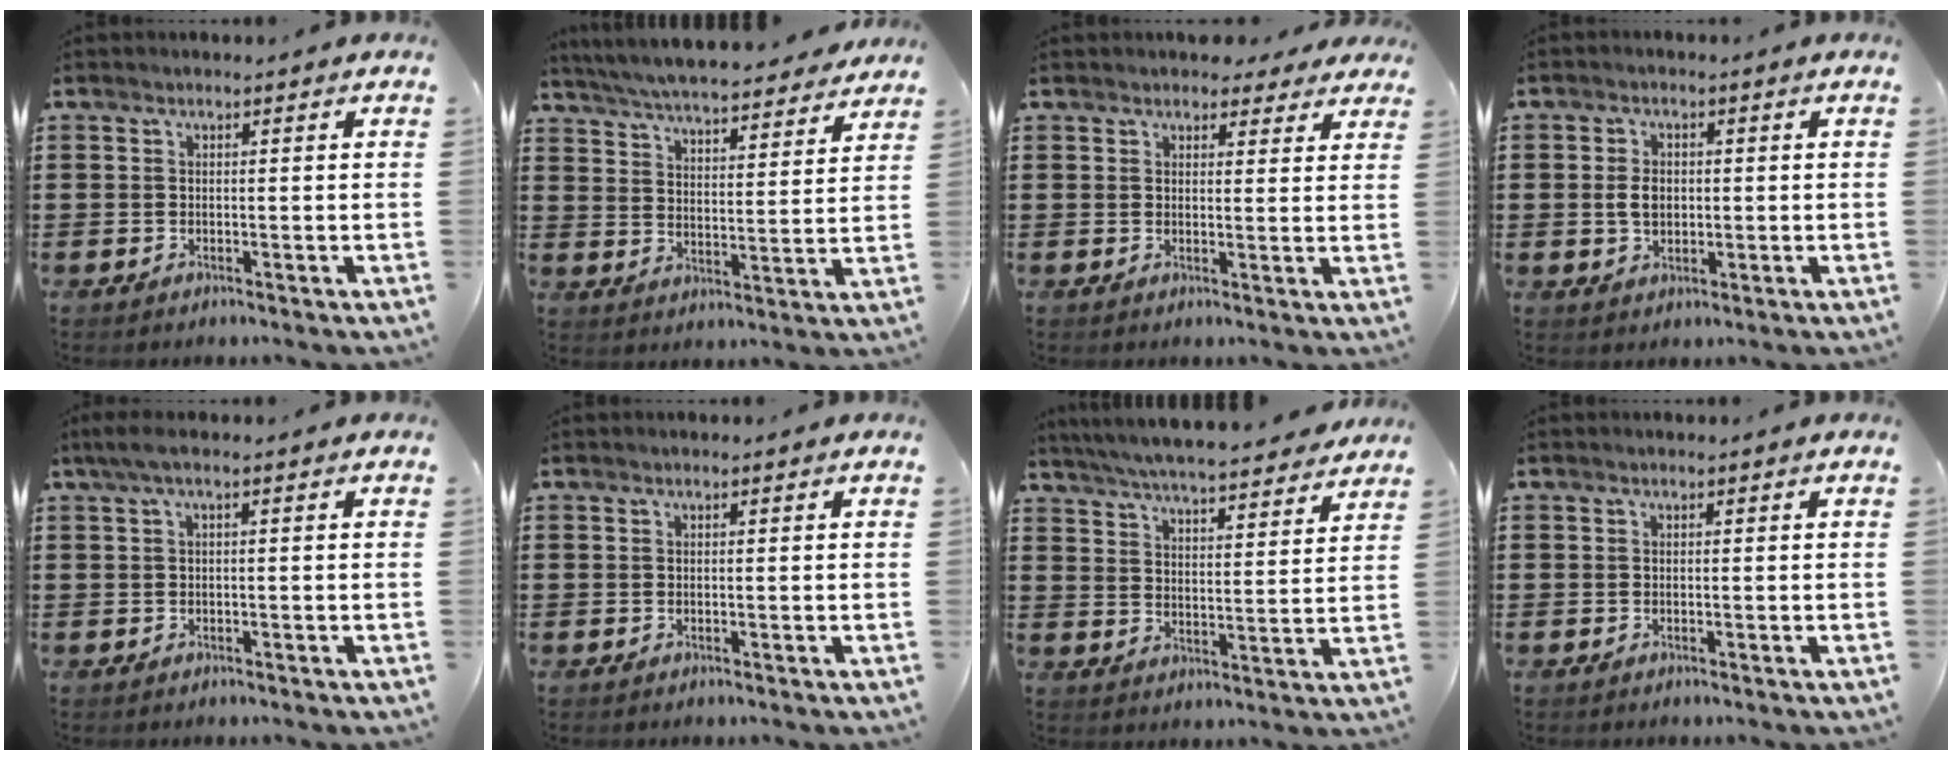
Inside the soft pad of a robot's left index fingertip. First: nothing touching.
{"total": 6.1, "force": [6.0, -0.1, 1.2], "torque": [-0.052, -0.040, 0.104]}
{"total": 3.1, "force": [2.8, 1.2, 0.7], "torque": [-0.014, -0.002, 0.051]}
{"total": 3.4, "force": [0.1, 2.3, 2.5], "torque": [-0.059, 0.006, -0.002]}
{"total": 2.0, "force": [-0.4, 0.3, 1.9], "torque": [-0.039, -0.004, -0.011]}
{"total": 0.0}
{"total": 6.1, "force": [5.9, -0.3, 1.4], "torque": [-0.054, -0.037, 0.103]}
{"total": 0.0}